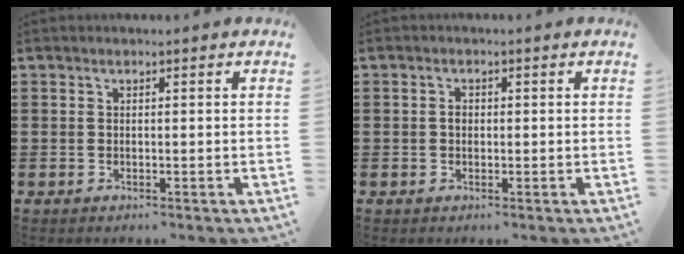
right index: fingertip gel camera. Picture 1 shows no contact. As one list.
[{"total": 1.3, "force": [0.0, 0.9, 0.9], "torque": [-0.020, 0.004, -0.001]}]